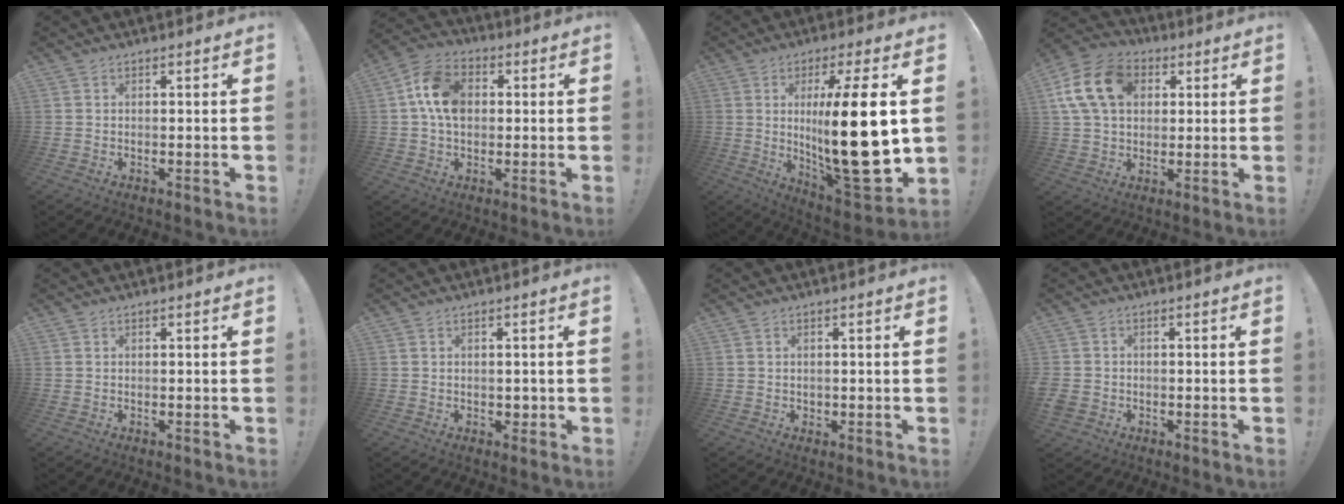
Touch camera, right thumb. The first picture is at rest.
{"total": 12.6, "force": [2.0, 9.3, 8.3], "torque": [-0.147, 0.011, 0.041]}
{"total": 23.8, "force": [2.1, 5.0, 23.1], "torque": [-0.400, -0.032, 0.028]}
{"total": 16.6, "force": [4.9, 12.4, 9.8], "torque": [-0.170, 0.000, 0.098]}
{"total": 0.0}
{"total": 1.7, "force": [0.2, 1.5, 0.6], "torque": [-0.010, 0.002, 0.005]}
{"total": 1.0, "force": [0.2, 0.9, 0.3], "torque": [-0.005, 0.003, 0.002]}
{"total": 3.1, "force": [-1.0, 2.6, 1.2], "torque": [-0.027, 0.005, -0.017]}